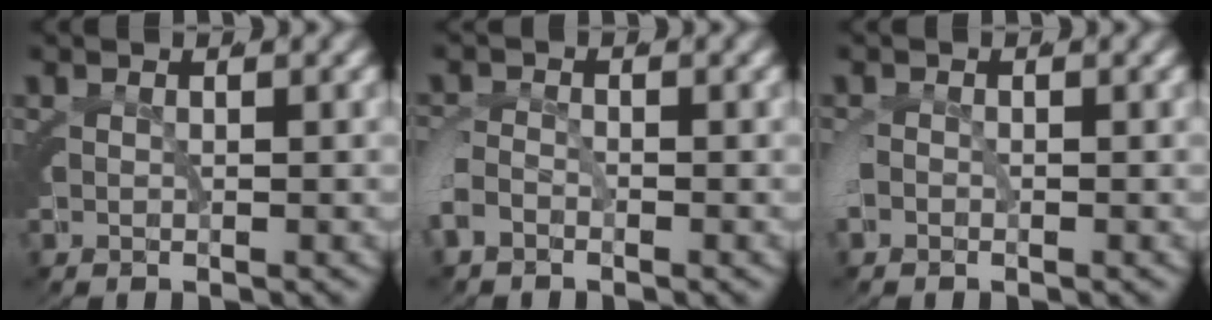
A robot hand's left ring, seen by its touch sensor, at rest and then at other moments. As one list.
[{"total": 2.3, "force": [-1.7, 1.6, 0.0], "torque": [-0.015, -0.001, -0.034]}, {"total": 1.7, "force": [-0.8, 1.5, 0.3], "torque": [-0.025, -0.005, -0.016]}]